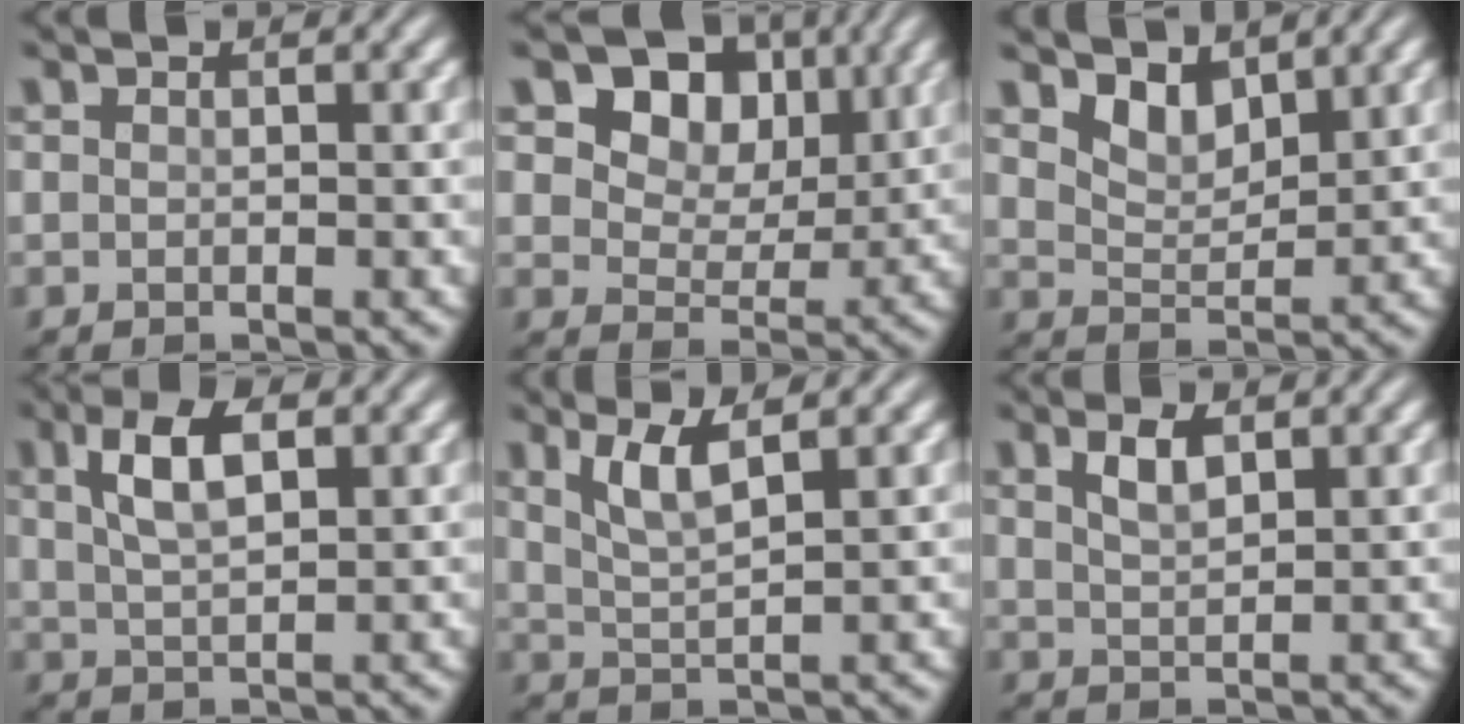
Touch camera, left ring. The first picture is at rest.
{"total": 9.6, "force": [4.6, 6.9, 4.8], "torque": [-0.092, 0.002, 0.075]}
{"total": 2.7, "force": [2.2, 1.1, 1.0], "torque": [-0.027, -0.009, 0.040]}
{"total": 4.7, "force": [1.8, 2.0, 3.8], "torque": [-0.077, 0.009, 0.033]}
{"total": 3.2, "force": [1.7, 0.7, 2.6], "torque": [-0.051, -0.003, 0.037]}
{"total": 2.4, "force": [1.3, 0.9, 1.8], "torque": [-0.037, 0.003, 0.027]}